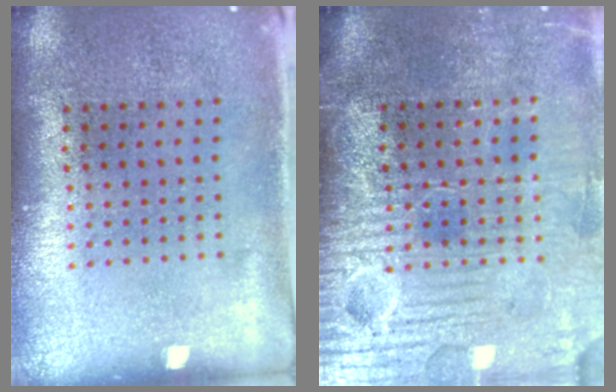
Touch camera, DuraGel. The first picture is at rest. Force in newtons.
{"total": 4.4, "press": 4.0, "slide": 2.0}